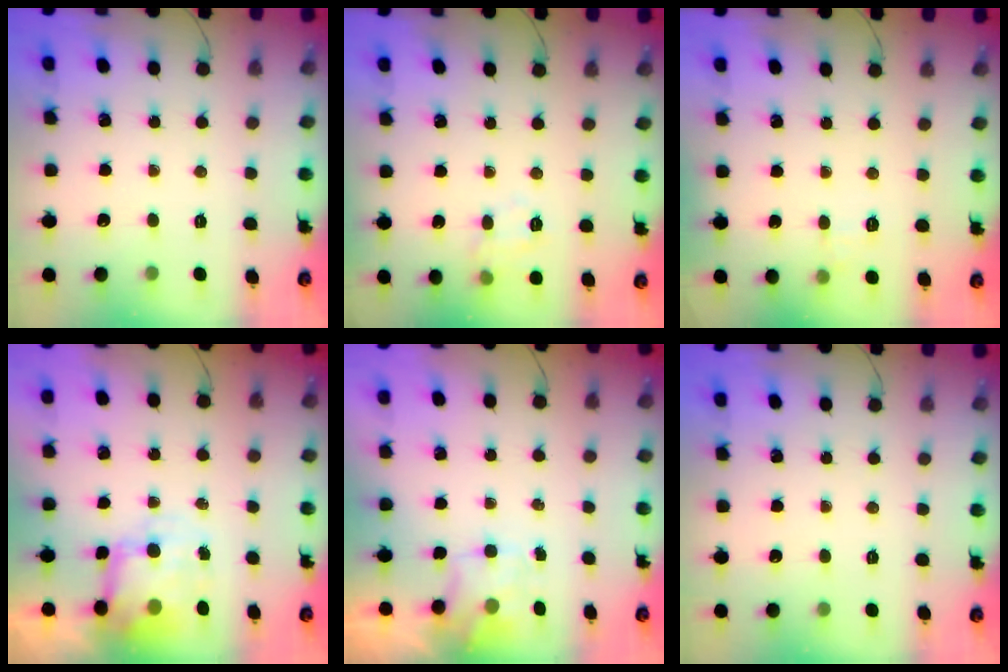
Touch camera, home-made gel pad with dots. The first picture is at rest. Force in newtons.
{"total": 8.7, "press": 8.6, "slide": 0.7}
{"total": 5.5, "press": 5.3, "slide": 1.5}
{"total": 7.1, "press": 7.1, "slide": 0.7}
{"total": 1.5, "press": 1.3, "slide": 0.8}
{"total": 0.0}